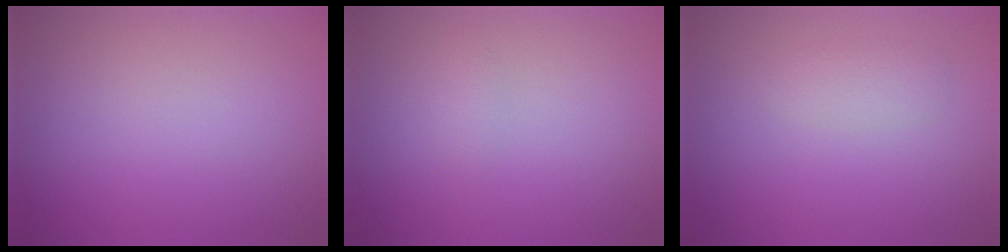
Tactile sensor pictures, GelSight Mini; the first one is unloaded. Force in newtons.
{"total": 0.8, "press": 0.7, "slide": 0.1}
{"total": 1.3, "press": 1.3, "slide": 0.1}